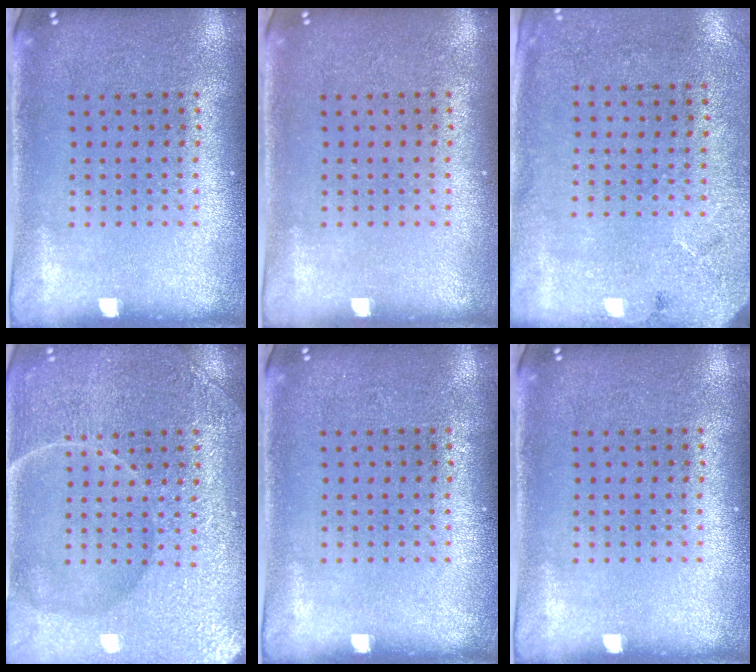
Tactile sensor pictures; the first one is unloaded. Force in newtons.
{"total": 0.0}
{"total": 2.7, "press": 2.2, "slide": 1.6}
{"total": 4.7, "press": 4.6, "slide": 0.5}
{"total": 0.0}
{"total": 0.0}